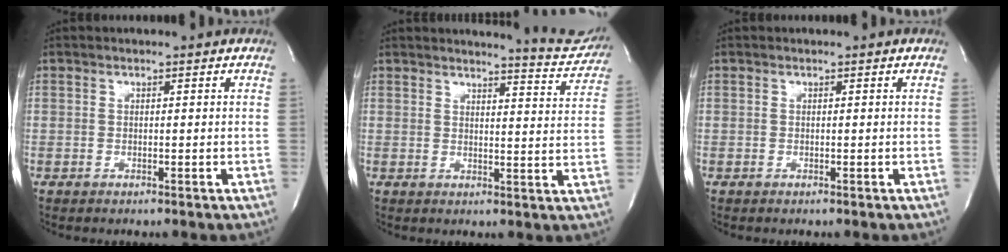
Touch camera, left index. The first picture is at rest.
{"total": 8.6, "force": [8.5, 0.2, 1.1], "torque": [-0.011, -0.045, 0.086]}
{"total": 0.0}